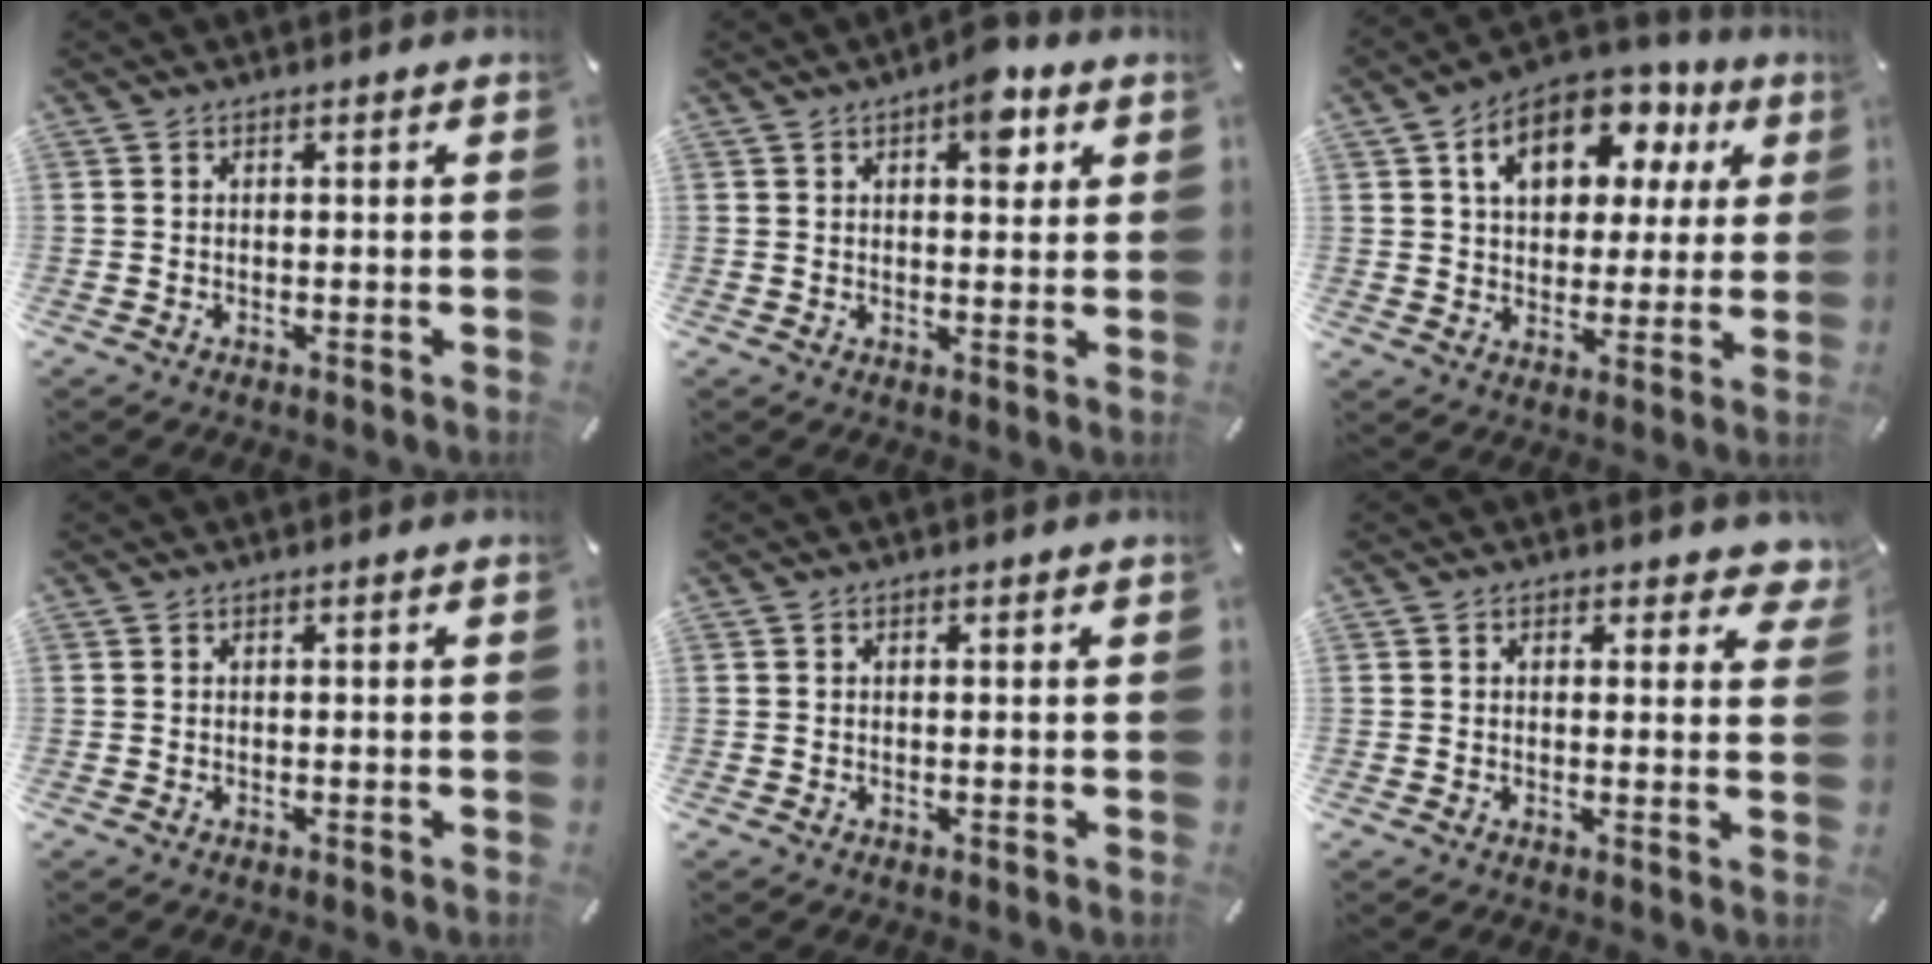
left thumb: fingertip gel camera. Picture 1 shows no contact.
{"total": 7.5, "force": [3.4, 3.8, 5.4], "torque": [-0.056, -0.014, 0.051]}
{"total": 14.9, "force": [6.6, 10.1, 8.8], "torque": [-0.138, -0.019, 0.117]}
{"total": 0.0}
{"total": 0.0}
{"total": 3.6, "force": [2.0, 2.2, 2.0], "torque": [-0.012, -0.008, 0.030]}